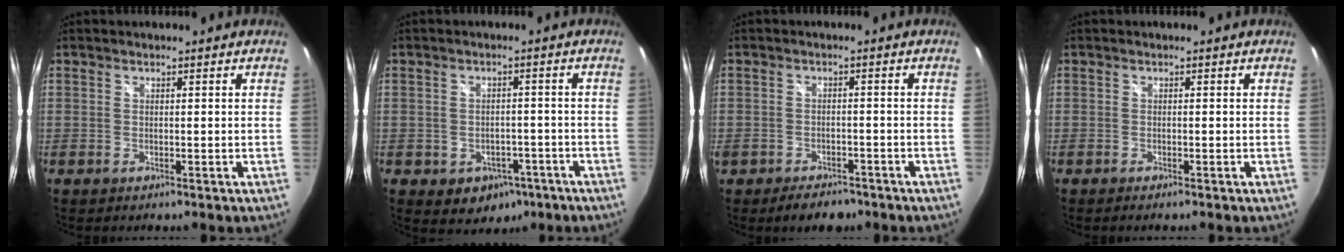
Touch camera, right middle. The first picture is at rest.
{"total": 7.3, "force": [-3.6, 5.7, 2.9], "torque": [-0.059, 0.010, -0.027]}
{"total": 6.2, "force": [-4.8, 3.0, 2.7], "torque": [-0.064, -0.006, -0.071]}
{"total": 1.0, "force": [-0.8, 0.0, 0.5], "torque": [-0.010, -0.004, -0.015]}